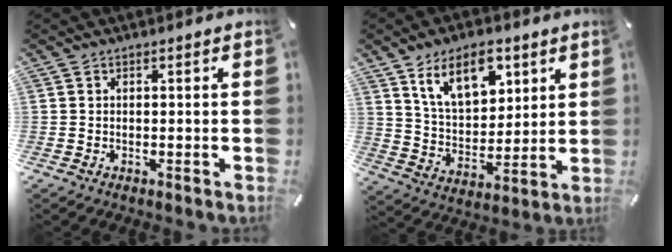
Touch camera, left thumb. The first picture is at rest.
{"total": 13.5, "force": [7.6, 7.9, 7.7], "torque": [-0.126, -0.022, 0.138]}